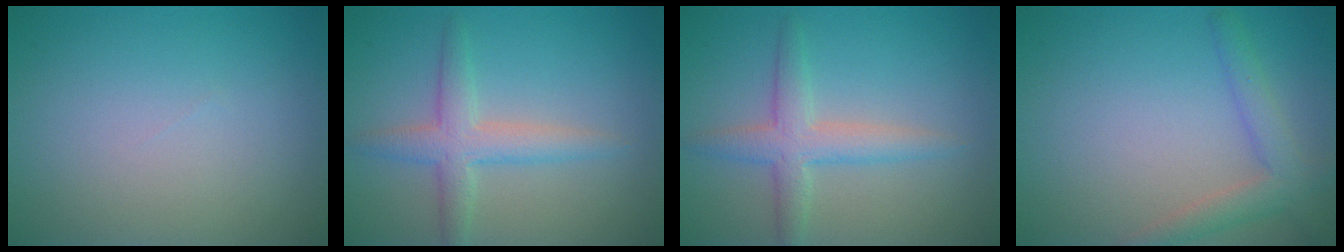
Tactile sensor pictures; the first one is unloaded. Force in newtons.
{"total": 3.4, "press": 3.4, "slide": 0.2}
{"total": 3.4, "press": 3.4, "slide": 0.2}
{"total": 2.9, "press": 2.9, "slide": 0.2}